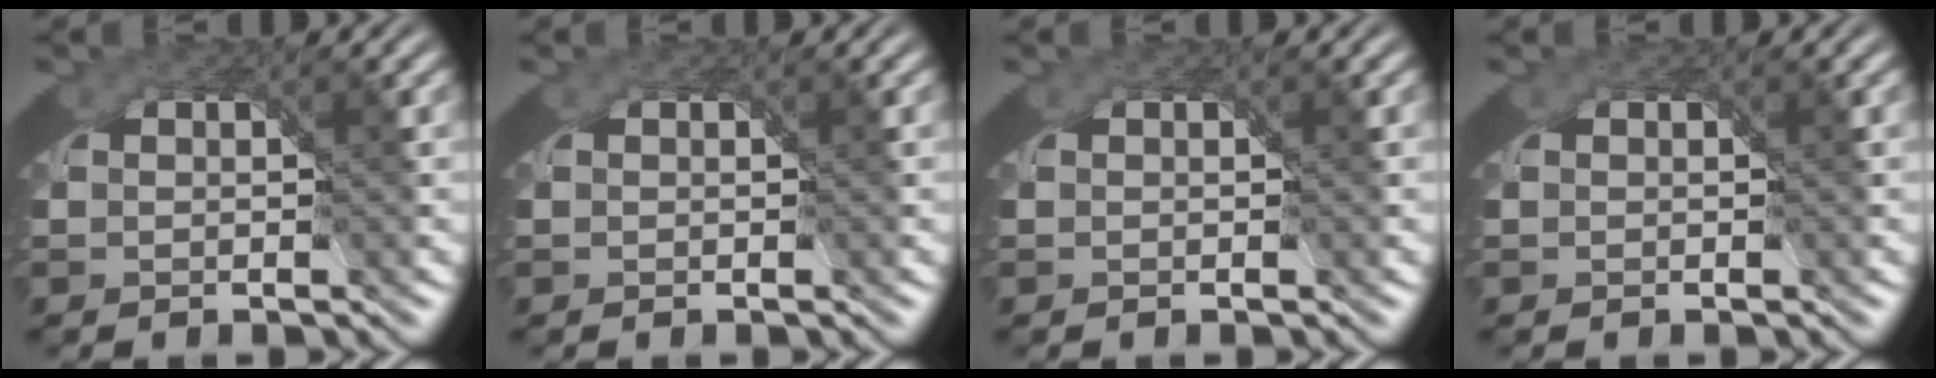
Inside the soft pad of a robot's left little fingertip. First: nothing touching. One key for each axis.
{"total": 0.0}
{"total": 0.0}
{"total": 0.0}